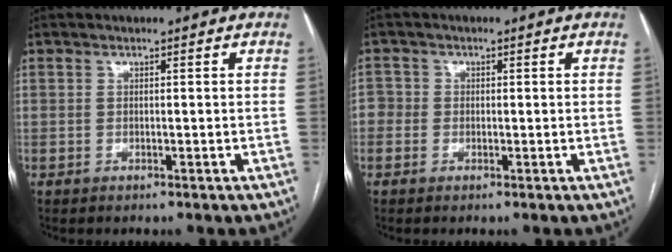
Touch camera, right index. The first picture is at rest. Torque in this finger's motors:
{"motor_torque": [0.83, -0.12, 0.40, 0.13]}